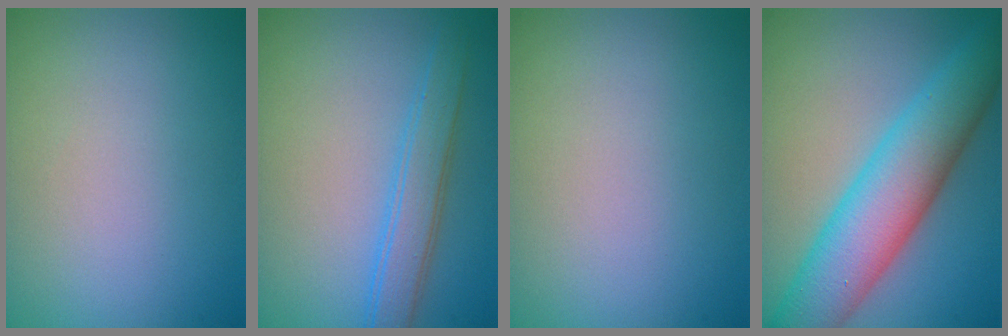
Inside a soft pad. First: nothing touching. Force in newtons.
{"total": 2.4, "press": 2.4, "slide": 0.2}
{"total": 0.0}
{"total": 8.6, "press": 8.6, "slide": 0.2}